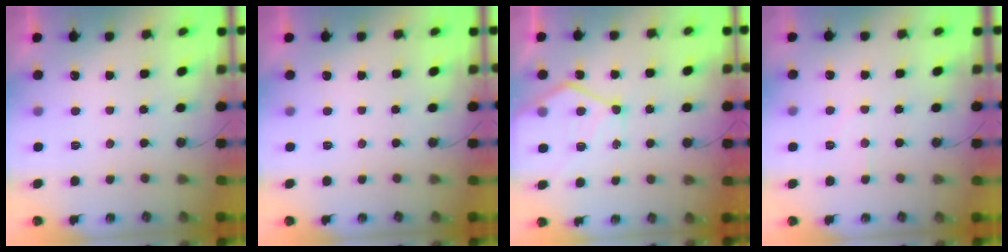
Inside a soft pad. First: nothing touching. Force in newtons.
{"total": 0.0}
{"total": 12.9, "press": 12.8, "slide": 1.3}
{"total": 5.3, "press": 5.3, "slide": 0.8}